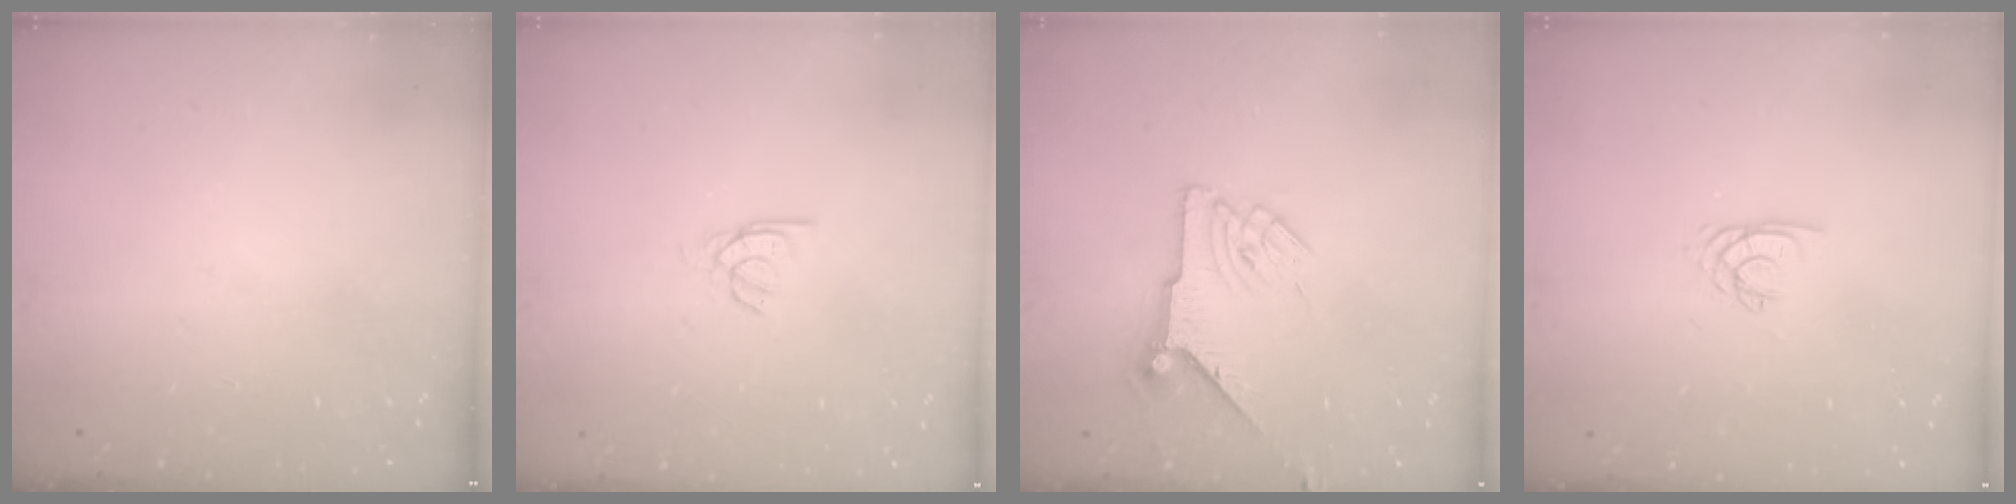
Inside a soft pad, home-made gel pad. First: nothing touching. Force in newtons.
{"total": 2.5, "press": 2.4, "slide": 0.3}
{"total": 7.7, "press": 7.7, "slide": 0.2}
{"total": 2.1, "press": 2.1, "slide": 0.3}